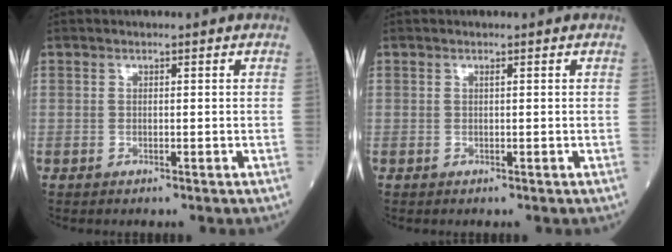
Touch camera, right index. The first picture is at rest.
{"total": 0.0}